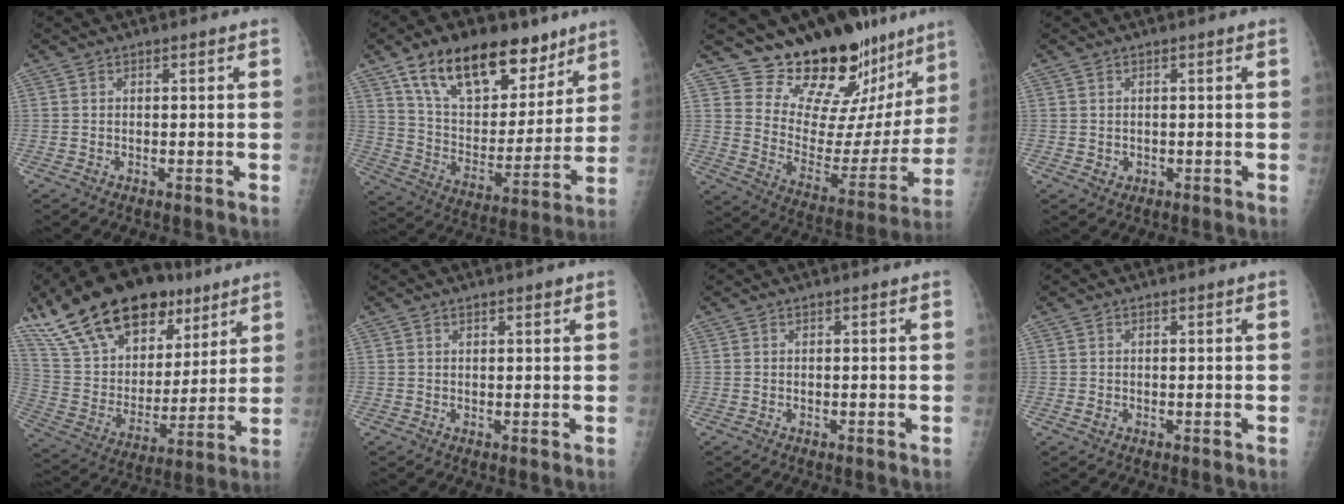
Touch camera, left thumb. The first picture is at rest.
{"total": 23.1, "force": [14.5, 12.0, 13.4], "torque": [-0.175, -0.047, 0.249]}
{"total": 22.8, "force": [18.6, 9.7, 9.0], "torque": [-0.080, -0.133, 0.272]}
{"total": 1.4, "force": [-0.1, 1.3, 0.4], "torque": [-0.006, 0.001, 0.004]}
{"total": 26.3, "force": [17.0, 14.1, 14.3], "torque": [-0.231, -0.027, 0.297]}
{"total": 1.3, "force": [1.0, 0.4, 0.8], "torque": [-0.009, -0.004, 0.014]}
{"total": 0.0}
{"total": 0.8, "force": [0.0, 0.7, 0.3], "torque": [-0.004, 0.000, 0.001]}